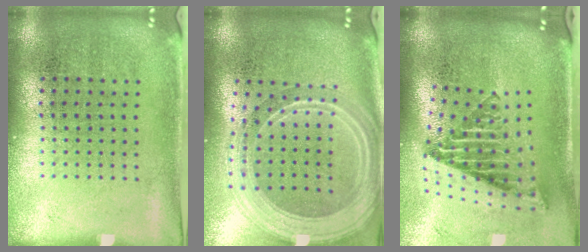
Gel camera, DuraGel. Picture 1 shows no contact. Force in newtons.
{"total": 2.9, "press": 2.4, "slide": 1.6}
{"total": 2.8, "press": 1.7, "slide": 2.2}